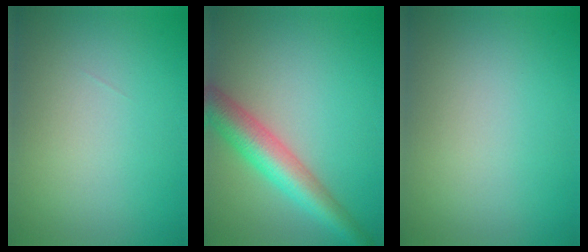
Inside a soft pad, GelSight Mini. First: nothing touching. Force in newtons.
{"total": 5.7, "press": 5.7, "slide": 0.2}
{"total": 0.0}